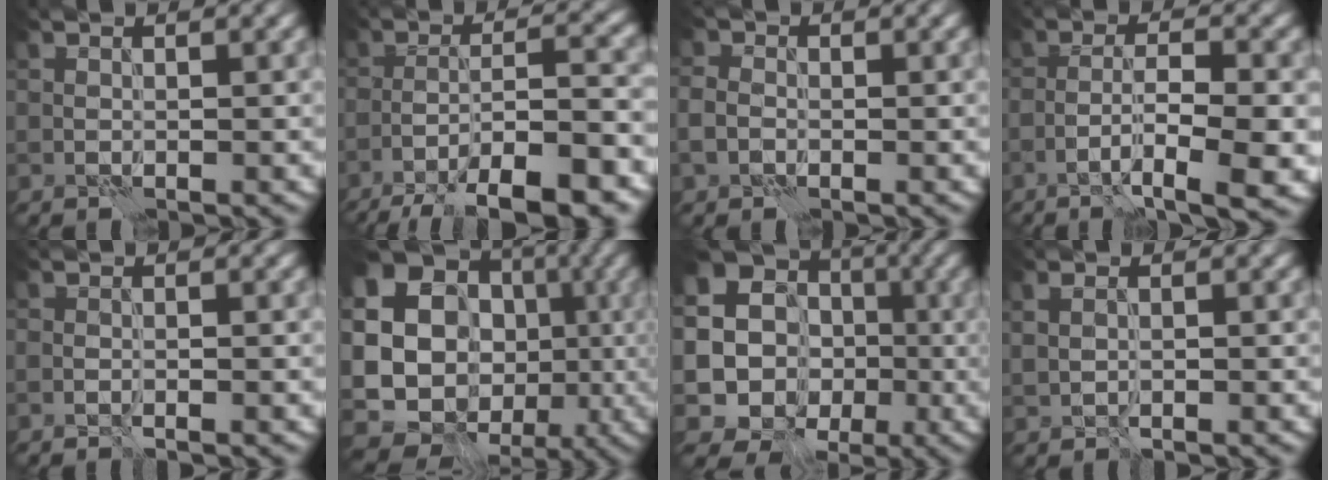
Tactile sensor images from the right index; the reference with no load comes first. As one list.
[{"total": 11.1, "force": [-6.9, 2.4, 8.4], "torque": [-0.130, 0.014, -0.111]}, {"total": 1.7, "force": [-0.6, 1.3, 0.8], "torque": [-0.018, 0.001, -0.019]}, {"total": 7.9, "force": [-3.4, 1.9, 6.9], "torque": [-0.110, 0.000, -0.051]}, {"total": 0.9, "force": [-0.5, 0.2, 0.7], "torque": [-0.012, 0.002, -0.010]}, {"total": 20.0, "force": [-1.7, 18.2, 8.0], "torque": [-0.160, 0.001, -0.043]}, {"total": 17.8, "force": [-0.2, 17.0, 5.0], "torque": [-0.137, 0.013, -0.035]}, {"total": 1.4, "force": [0.0, 0.9, 1.1], "torque": [-0.021, -0.002, 0.006]}]